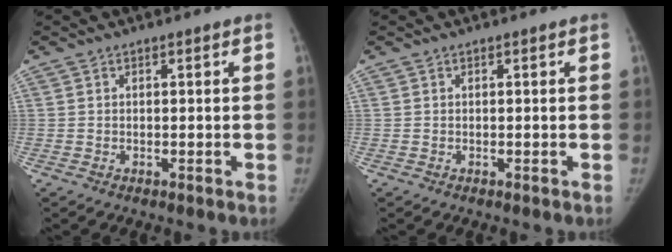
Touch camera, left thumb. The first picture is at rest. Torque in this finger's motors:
{"motor_torque": [-0.07, 0.29, -0.02, -0.37, 0.05]}